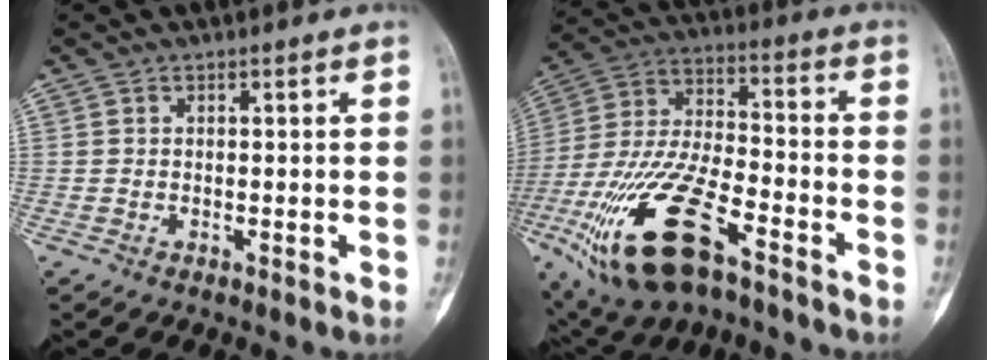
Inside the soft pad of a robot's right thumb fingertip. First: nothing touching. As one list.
[{"total": 23.1, "force": [-11.9, 9.1, 17.5], "torque": [-0.395, 0.032, -0.215]}]